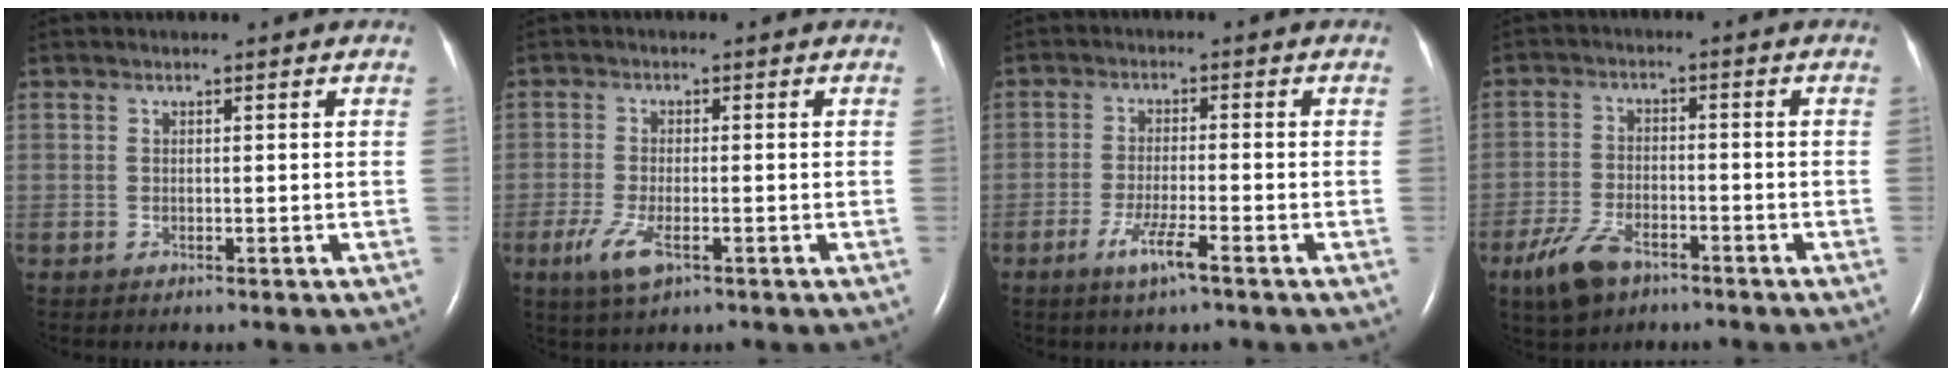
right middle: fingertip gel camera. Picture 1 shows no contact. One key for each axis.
{"total": 4.8, "fx": -2.3, "fy": 1.4, "fz": 4.0, "tx": -0.092, "ty": -0.010, "tz": -0.040}
{"total": 4.7, "fx": -2.7, "fy": 0.0, "fz": 3.8, "tx": -0.075, "ty": -0.008, "tz": -0.053}
{"total": 6.8, "fx": -4.5, "fy": 3.1, "fz": 4.0, "tx": -0.093, "ty": -0.007, "tz": -0.080}